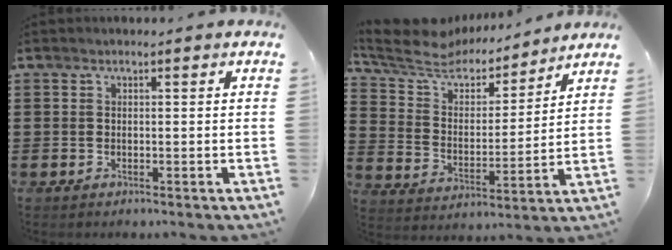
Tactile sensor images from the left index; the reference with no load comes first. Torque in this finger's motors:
{"motor_torque": [2.14, 0.00, 1.05, 0.17]}